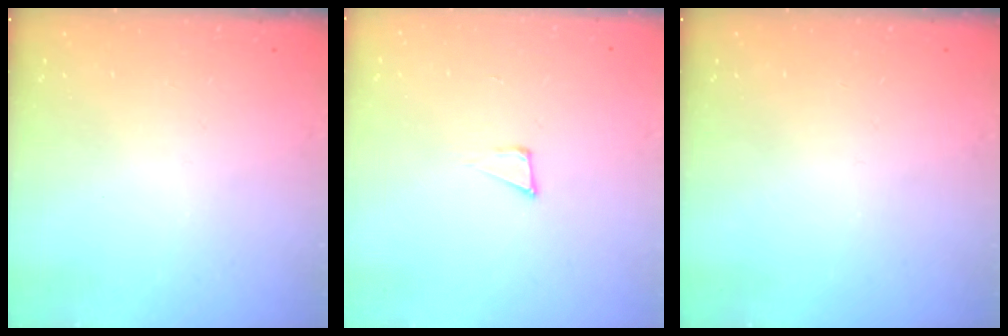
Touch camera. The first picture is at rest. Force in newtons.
{"total": 5.0, "press": 4.9, "slide": 0.8}
{"total": 0.0}